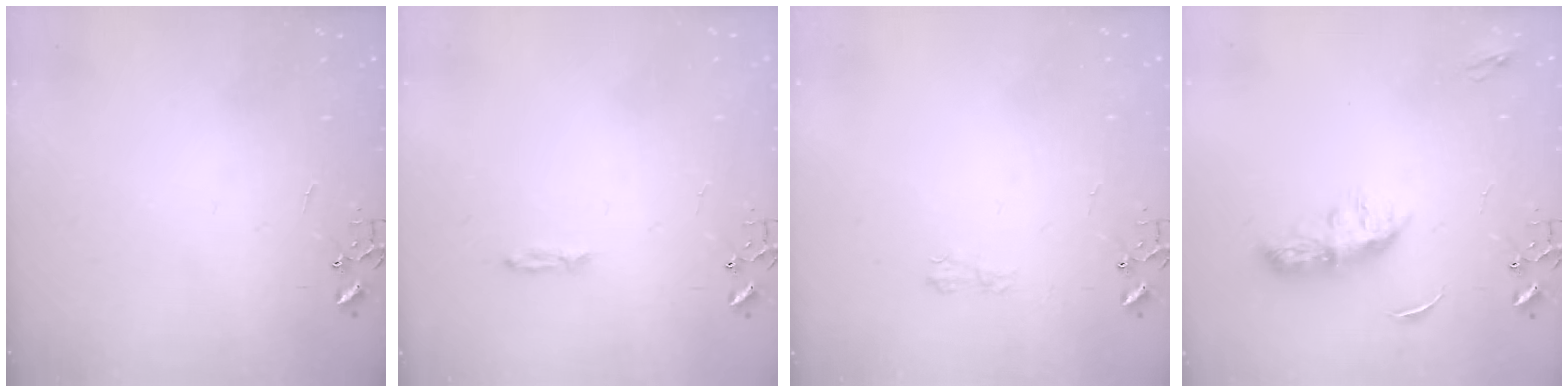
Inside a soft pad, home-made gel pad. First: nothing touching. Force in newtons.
{"total": 3.7, "press": 3.6, "slide": 0.4}
{"total": 5.0, "press": 5.0, "slide": 0.6}
{"total": 8.3, "press": 8.3, "slide": 0.4}